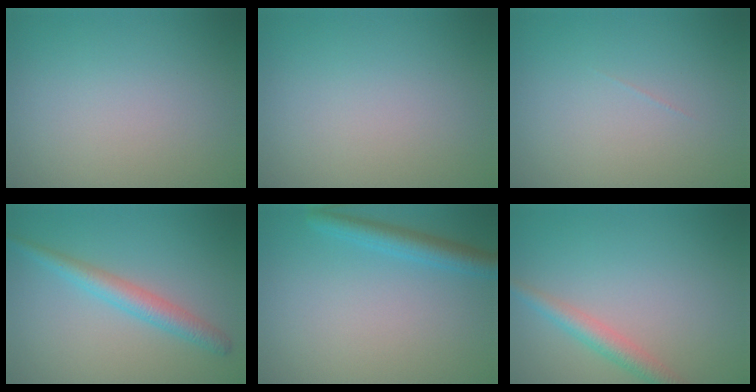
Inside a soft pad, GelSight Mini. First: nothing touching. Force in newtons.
{"total": 0.0}
{"total": 0.0}
{"total": 2.9, "press": 2.9, "slide": 0.0}
{"total": 2.8, "press": 2.8, "slide": 0.1}
{"total": 2.5, "press": 2.5, "slide": 0.1}